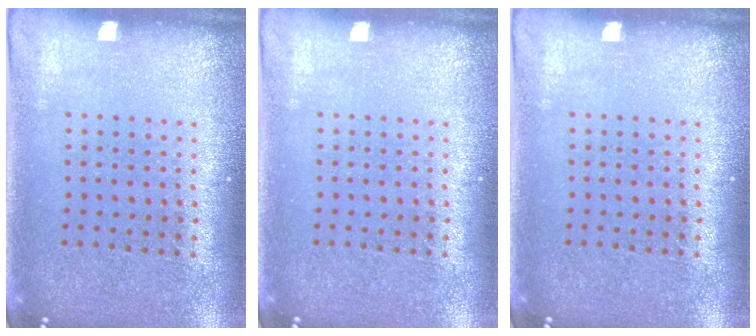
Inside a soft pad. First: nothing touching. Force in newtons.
{"total": 0.0}
{"total": 0.0}